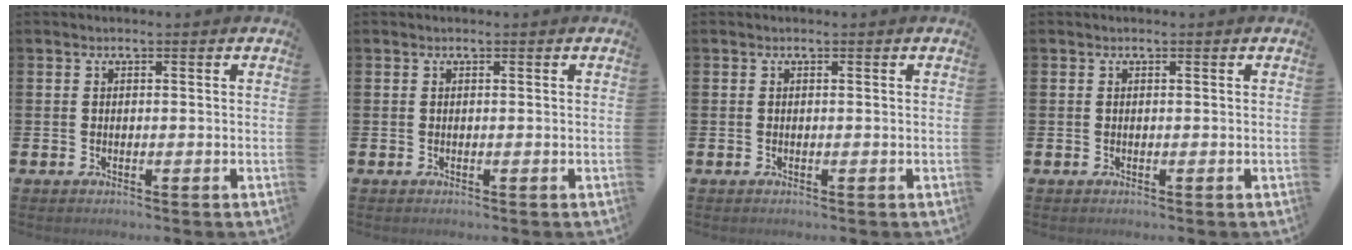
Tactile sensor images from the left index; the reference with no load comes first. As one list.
[{"total": 0.0}, {"total": 0.0}, {"total": 0.0}]